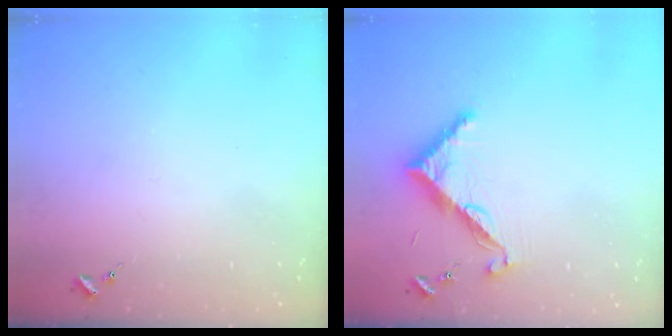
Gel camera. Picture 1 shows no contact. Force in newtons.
{"total": 8.5, "press": 8.5, "slide": 0.6}